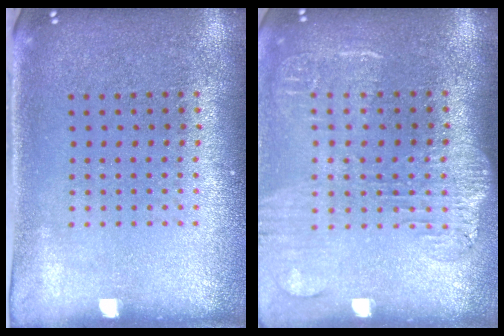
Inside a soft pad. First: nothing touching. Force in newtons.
{"total": 1.8, "press": 1.5, "slide": 0.9}